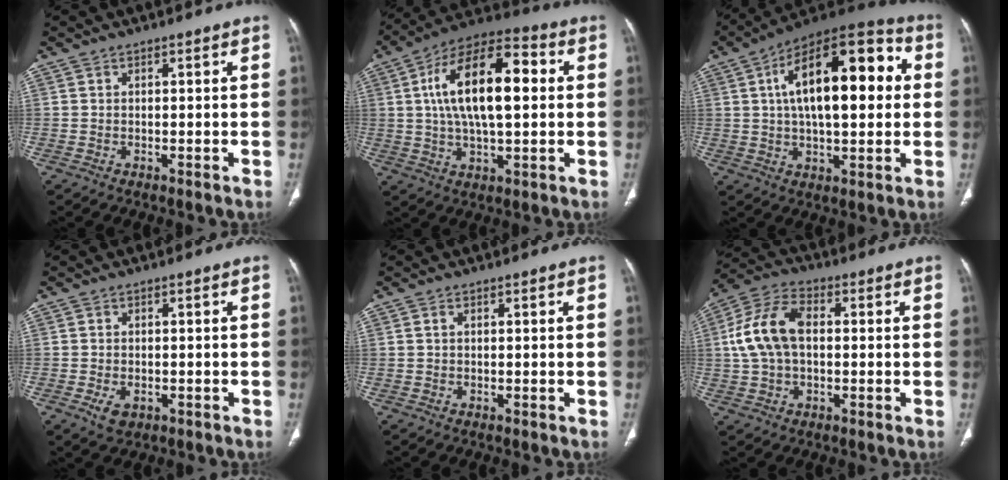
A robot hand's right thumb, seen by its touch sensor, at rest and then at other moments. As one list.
[{"total": 19.3, "force": [2.8, 8.6, 17.0], "torque": [-0.286, 0.025, 0.040]}, {"total": 22.6, "force": [3.9, 10.1, 19.8], "torque": [-0.287, 0.026, 0.051]}, {"total": 3.2, "force": [-1.2, 2.1, 2.1], "torque": [-0.034, 0.001, -0.012]}, {"total": 0.5, "force": [0.1, 0.4, 0.4], "torque": [-0.010, 0.001, 0.001]}, {"total": 11.8, "force": [0.9, 7.3, 9.2], "torque": [-0.188, 0.029, 0.012]}]